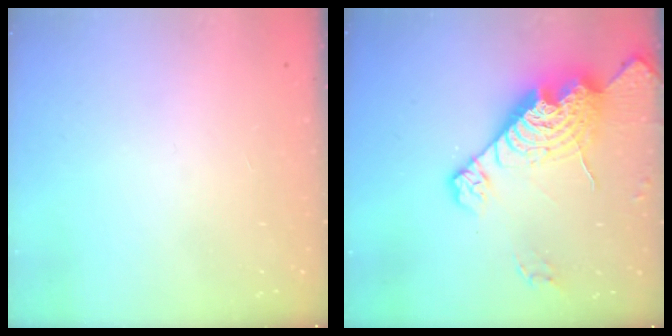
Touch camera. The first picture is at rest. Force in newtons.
{"total": 20.7, "press": 20.6, "slide": 1.8}